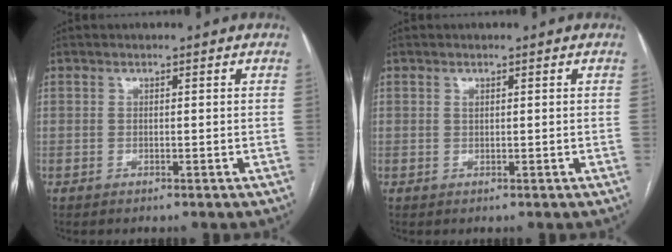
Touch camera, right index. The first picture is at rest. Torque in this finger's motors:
{"motor_torque": [0.04, 0.03, -0.01, 0.00]}